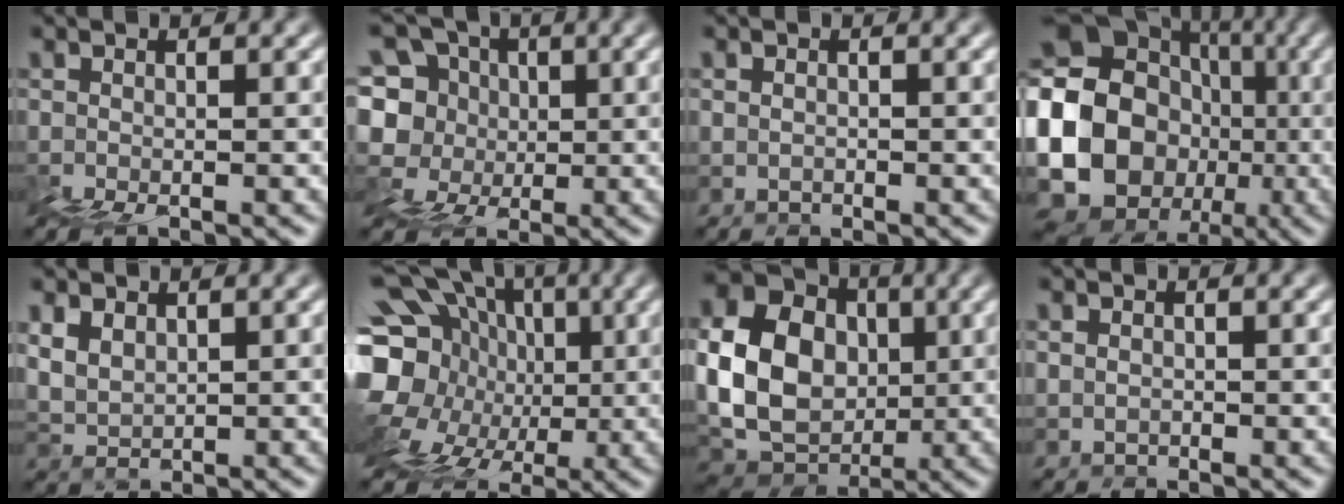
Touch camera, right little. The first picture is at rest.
{"total": 8.5, "force": [4.0, 6.6, 3.6], "torque": [-0.083, 0.041, 0.039]}
{"total": 1.8, "force": [1.0, -0.7, -1.3], "torque": [0.037, 0.000, 0.023]}
{"total": 15.1, "force": [-0.3, 13.5, 6.9], "torque": [-0.112, -0.010, -0.015]}
{"total": 2.8, "force": [2.7, 0.8, 0.1], "torque": [-0.006, 0.012, 0.060]}
{"total": 16.2, "force": [1.0, 13.8, 8.4], "torque": [-0.190, 0.012, 0.009]}
{"total": 9.0, "force": [1.5, 7.3, 5.1], "torque": [-0.091, -0.005, 0.034]}
{"total": 1.7, "force": [1.3, -0.2, -1.0], "torque": [0.042, 0.009, 0.018]}